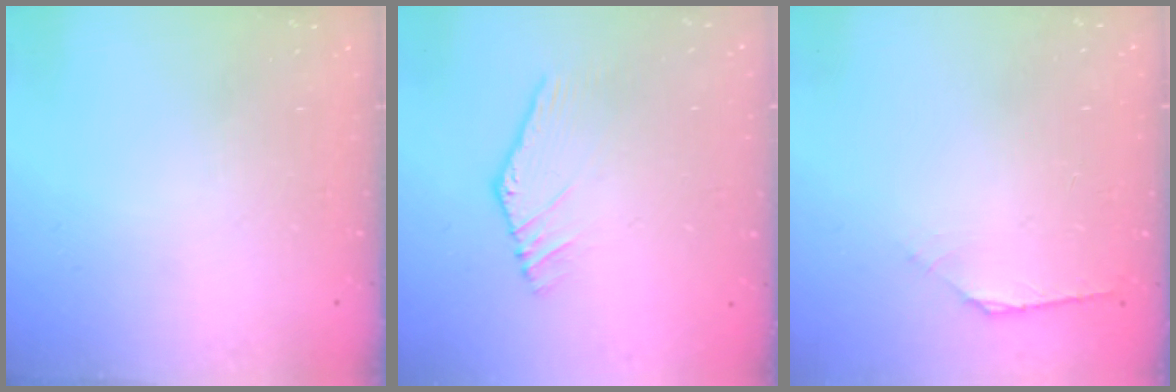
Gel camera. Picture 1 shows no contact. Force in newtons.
{"total": 3.6, "press": 3.6, "slide": 0.1}
{"total": 2.1, "press": 2.0, "slide": 0.6}